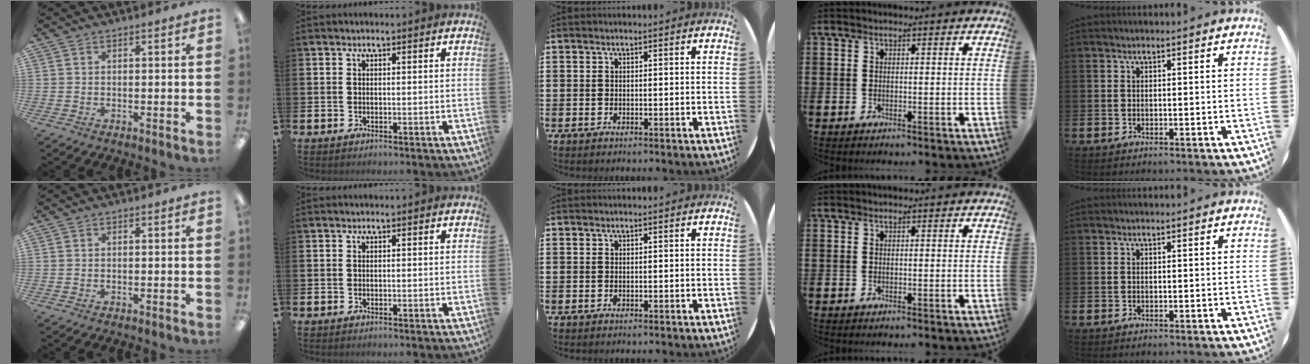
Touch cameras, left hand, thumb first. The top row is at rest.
{}